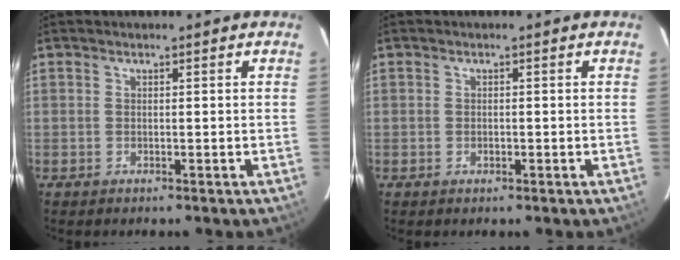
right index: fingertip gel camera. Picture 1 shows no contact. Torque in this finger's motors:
{"motor_torque": [-0.14, 0.09, -0.04, -0.02]}